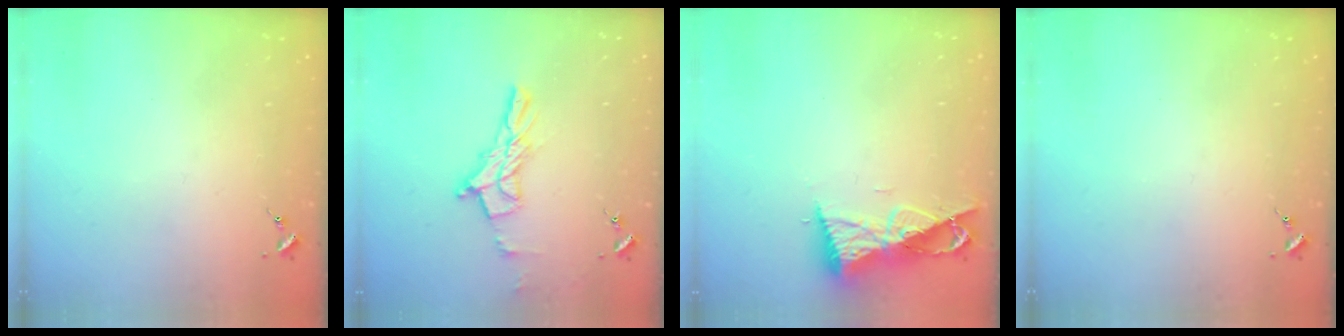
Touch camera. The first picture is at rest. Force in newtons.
{"total": 11.4, "press": 11.4, "slide": 0.9}
{"total": 9.0, "press": 9.0, "slide": 0.8}
{"total": 0.0}